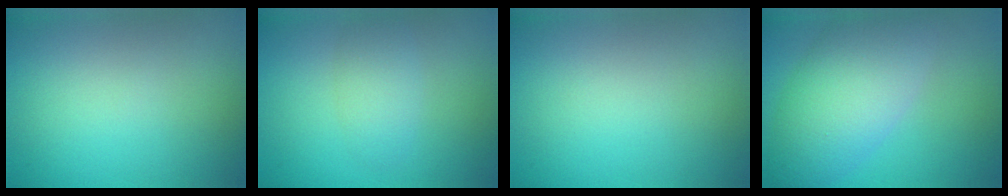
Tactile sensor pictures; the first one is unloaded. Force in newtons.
{"total": 2.5, "press": 2.5, "slide": 0.0}
{"total": 0.0}
{"total": 7.6, "press": 7.6, "slide": 0.3}